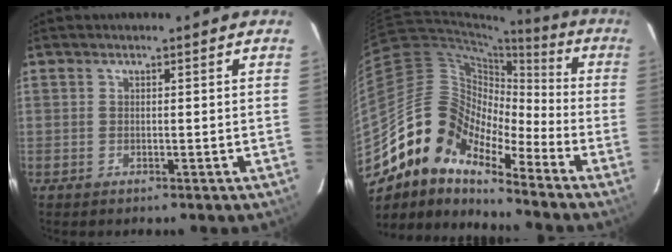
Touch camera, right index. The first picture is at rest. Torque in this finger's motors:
{"motor_torque": [1.08, -1.06, 0.73, 0.16]}